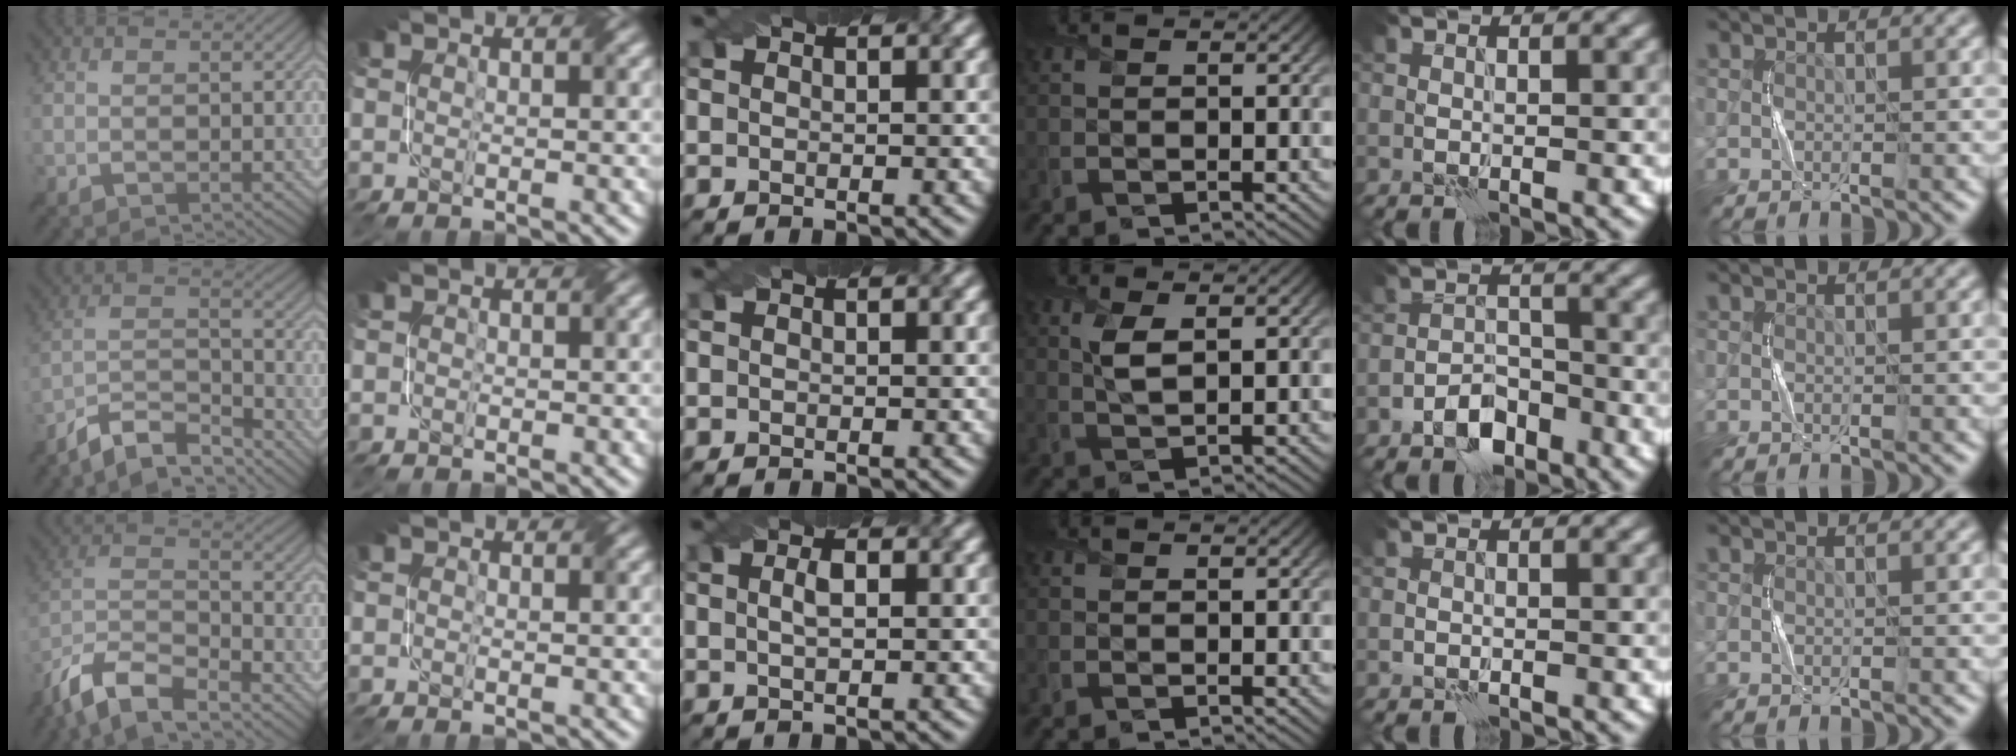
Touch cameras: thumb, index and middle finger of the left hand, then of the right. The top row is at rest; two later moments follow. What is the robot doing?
{"motion": "twist", "object": "screw"}